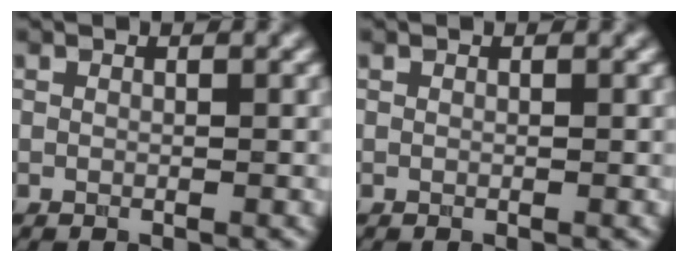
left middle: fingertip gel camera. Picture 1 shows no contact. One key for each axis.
{"total": 0.0}